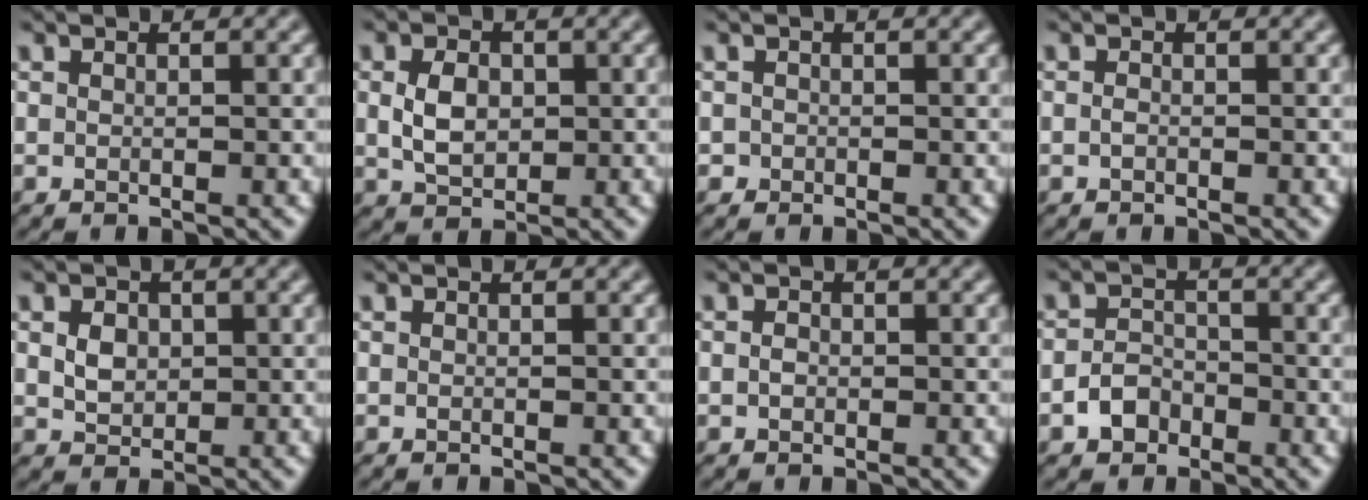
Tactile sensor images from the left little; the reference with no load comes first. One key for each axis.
{"total": 3.1, "fx": 0.1, "fy": 2.2, "fz": 2.2, "tx": -0.052, "ty": 0.002, "tz": 0.001}
{"total": 0.6, "fx": -0.3, "fy": 0.5, "fz": 0.0, "tx": 0.006, "ty": -0.003, "tz": -0.006}
{"total": 0.5, "fx": -0.3, "fy": 0.3, "fz": 0.4, "tx": -0.009, "ty": -0.001, "tz": -0.007}
{"total": 2.1, "fx": 0.2, "fy": 1.7, "fz": 1.2, "tx": -0.030, "ty": 0.000, "tz": 0.003}
{"total": 0.0}
{"total": 0.8, "fx": -0.2, "fy": 0.6, "fz": 0.4, "tx": -0.010, "ty": 0.000, "tz": -0.008}
{"total": 2.5, "fx": -1.5, "fy": 1.7, "fz": 1.0, "tx": -0.016, "ty": 0.006, "tz": -0.031}